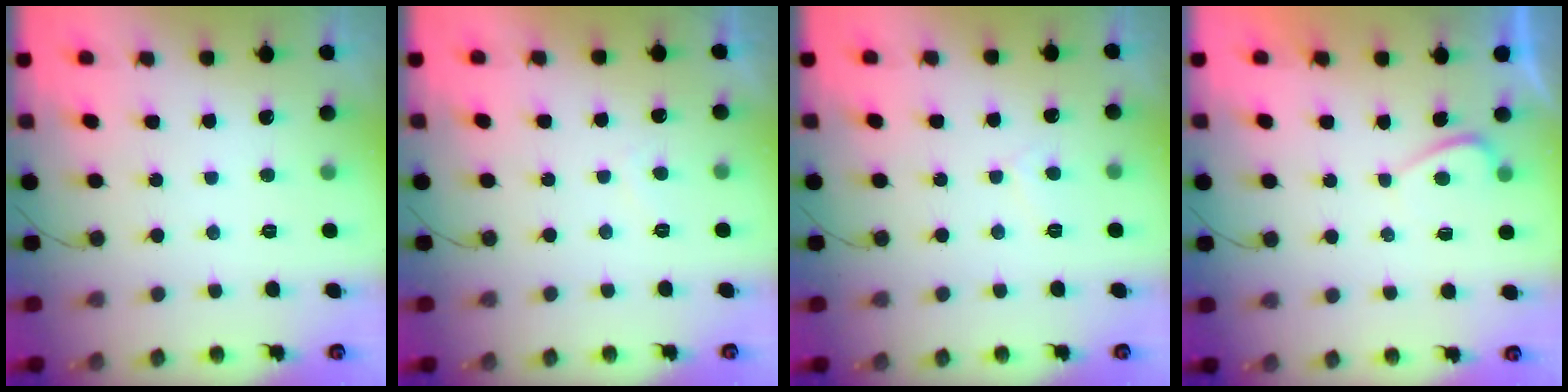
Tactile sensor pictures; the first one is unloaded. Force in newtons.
{"total": 1.1, "press": 0.8, "slide": 0.7}
{"total": 3.9, "press": 3.9, "slide": 0.4}
{"total": 0.8, "press": 0.6, "slide": 0.5}